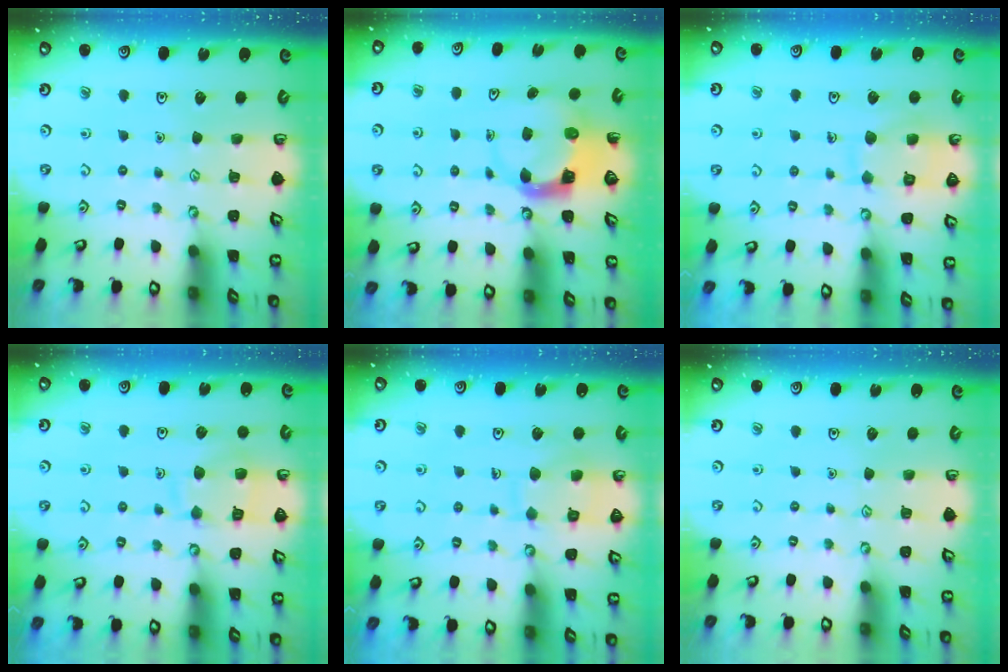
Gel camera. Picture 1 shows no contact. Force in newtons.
{"total": 4.0, "press": 3.9, "slide": 0.6}
{"total": 10.3, "press": 10.2, "slide": 0.9}
{"total": 10.7, "press": 10.6, "slide": 1.1}
{"total": 9.4, "press": 9.4, "slide": 0.9}
{"total": 0.0}